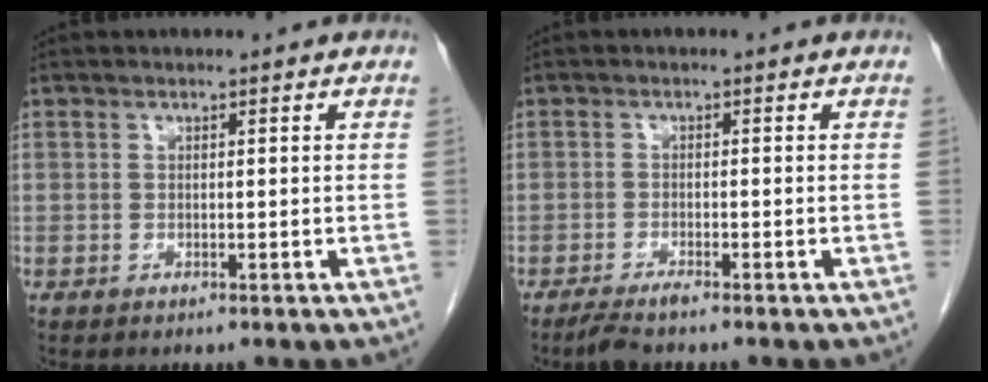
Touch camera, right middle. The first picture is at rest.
{"total": 2.4, "force": [-2.0, -0.1, 1.3], "torque": [-0.030, -0.007, -0.040]}